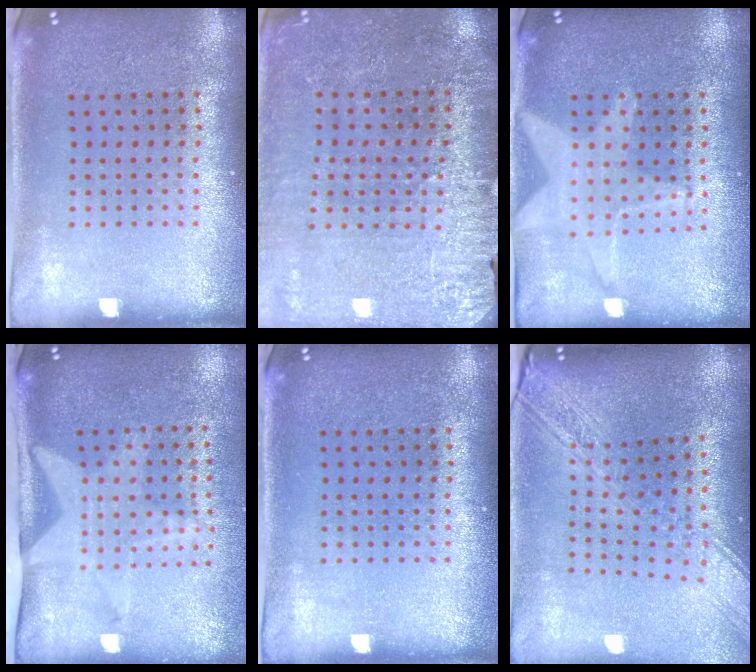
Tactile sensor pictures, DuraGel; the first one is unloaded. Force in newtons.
{"total": 2.9, "press": 2.9, "slide": 0.3}
{"total": 1.7, "press": 1.5, "slide": 0.7}
{"total": 2.1, "press": 1.5, "slide": 1.5}
{"total": 0.0}
{"total": 2.8, "press": 2.2, "slide": 1.7}